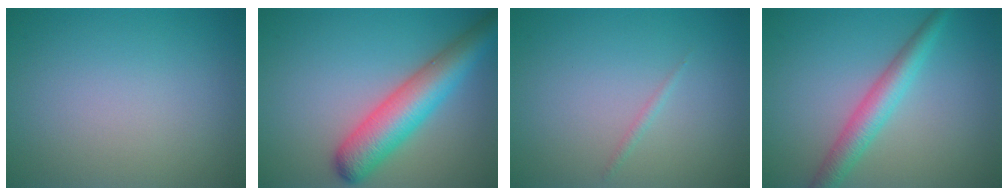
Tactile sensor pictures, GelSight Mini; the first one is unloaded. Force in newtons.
{"total": 6.9, "press": 6.9, "slide": 0.3}
{"total": 0.6, "press": 0.6, "slide": 0.0}
{"total": 3.6, "press": 3.6, "slide": 0.1}